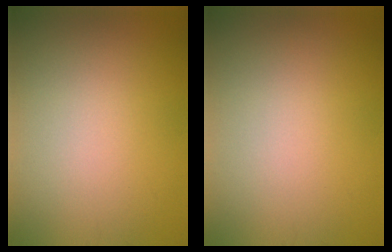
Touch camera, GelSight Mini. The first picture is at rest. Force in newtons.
{"total": 0.0}